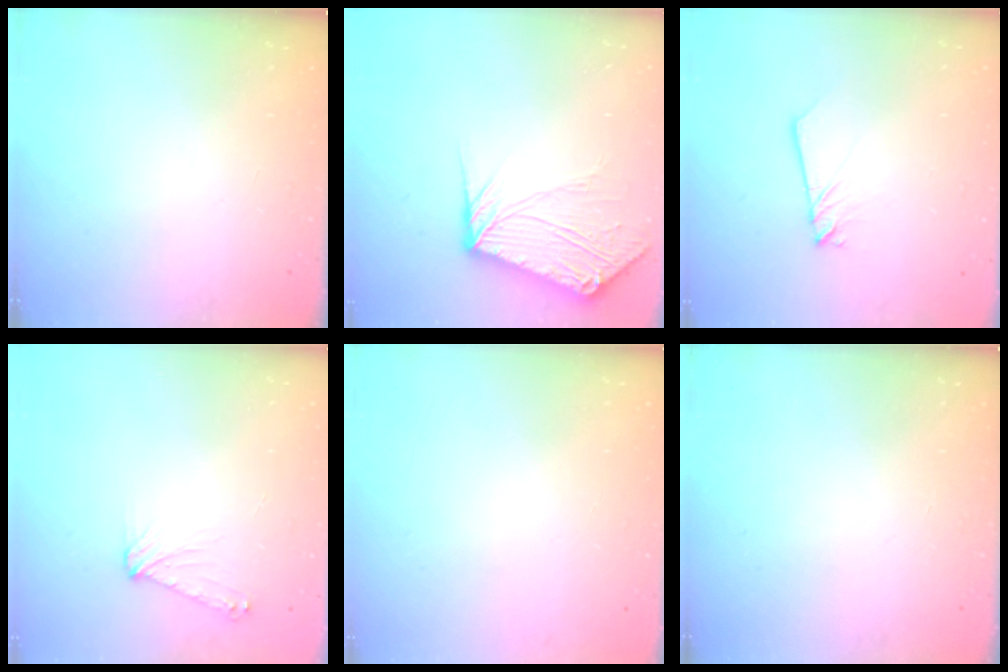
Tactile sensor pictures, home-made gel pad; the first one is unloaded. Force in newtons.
{"total": 11.2, "press": 11.1, "slide": 1.4}
{"total": 2.4, "press": 2.4, "slide": 0.2}
{"total": 6.7, "press": 6.6, "slide": 1.1}
{"total": 0.0}
{"total": 0.0}